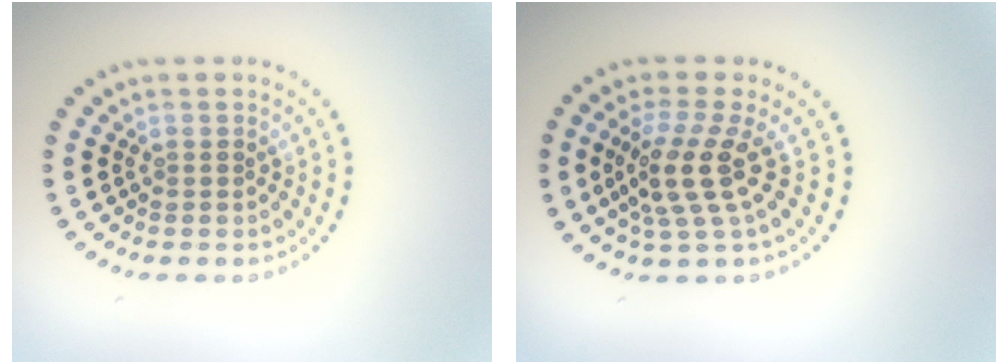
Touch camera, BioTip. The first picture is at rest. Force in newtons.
{"total": 3.9, "press": 2.9, "slide": 2.6}